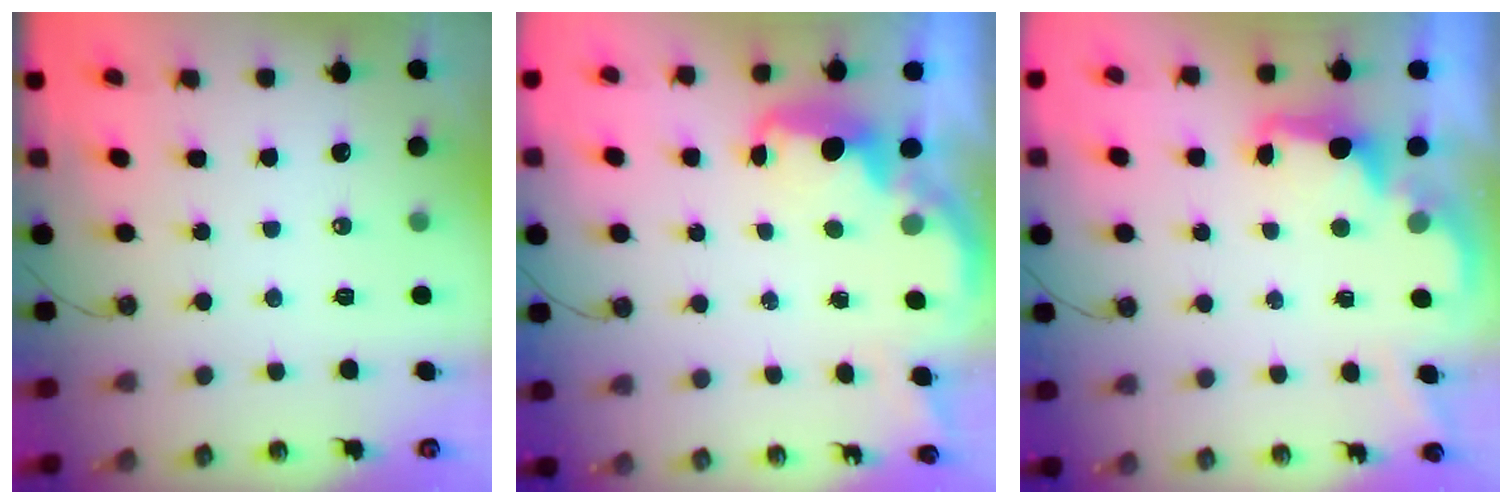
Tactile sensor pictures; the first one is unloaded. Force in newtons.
{"total": 2.9, "press": 2.9, "slide": 0.5}
{"total": 2.5, "press": 2.4, "slide": 0.6}